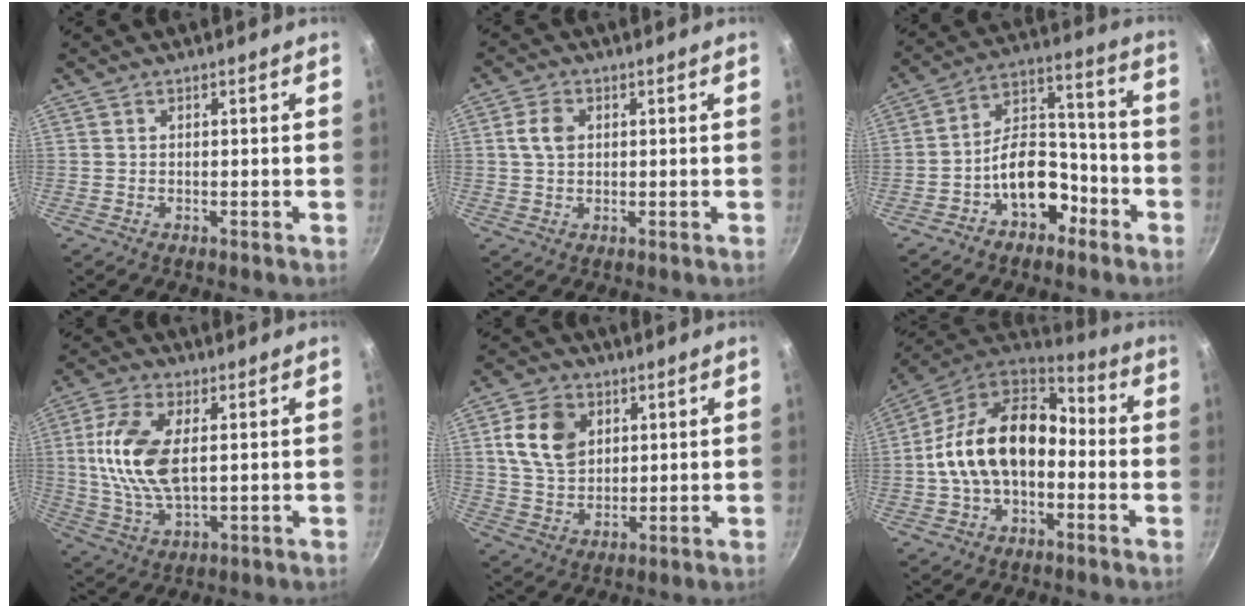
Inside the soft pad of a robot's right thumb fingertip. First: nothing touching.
{"total": 4.5, "force": [0.9, 3.3, 2.9], "torque": [-0.045, 0.005, 0.012]}
{"total": 12.6, "force": [-5.8, 8.0, 7.9], "torque": [-0.081, 0.080, -0.095]}
{"total": 13.4, "force": [2.0, 6.8, 11.4], "torque": [-0.227, 0.002, 0.038]}
{"total": 10.8, "force": [3.3, 8.0, 6.5], "torque": [-0.094, -0.007, 0.062]}
{"total": 18.7, "force": [-1.6, 12.5, 13.9], "torque": [-0.217, 0.054, -0.039]}